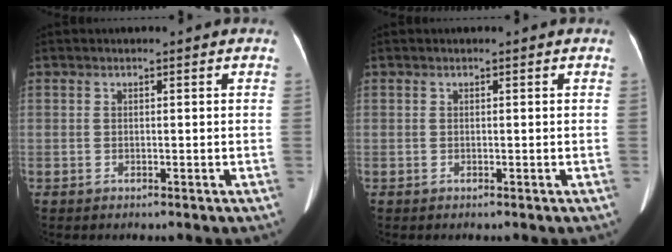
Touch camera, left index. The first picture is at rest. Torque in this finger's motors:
{"motor_torque": [0.15, 0.09, 0.02, 0.01]}